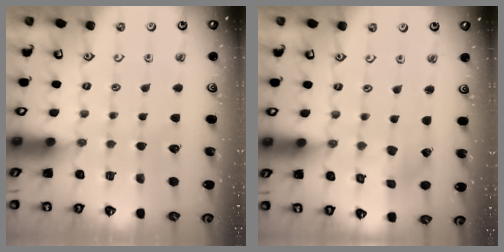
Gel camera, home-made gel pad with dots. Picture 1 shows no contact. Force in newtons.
{"total": 1.5, "press": 1.4, "slide": 0.2}